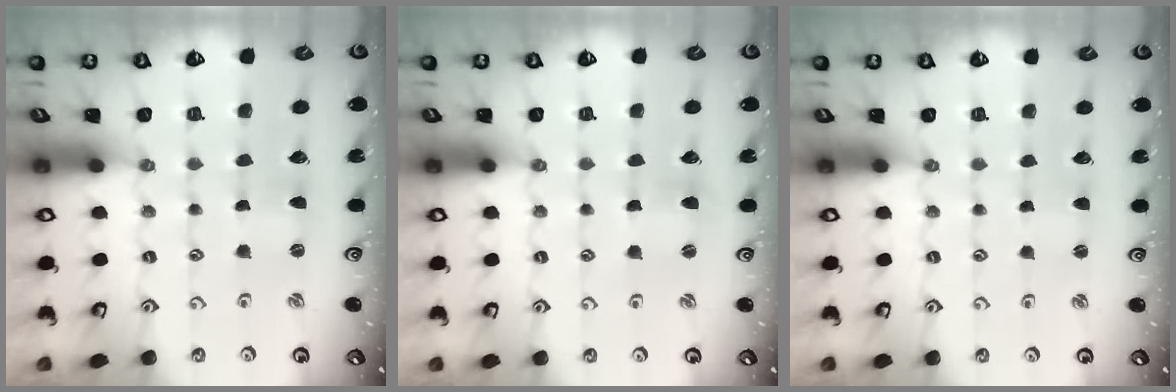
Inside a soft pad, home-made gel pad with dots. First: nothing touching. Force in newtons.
{"total": 1.2, "press": 1.2, "slide": 0.2}
{"total": 1.0, "press": 1.0, "slide": 0.2}